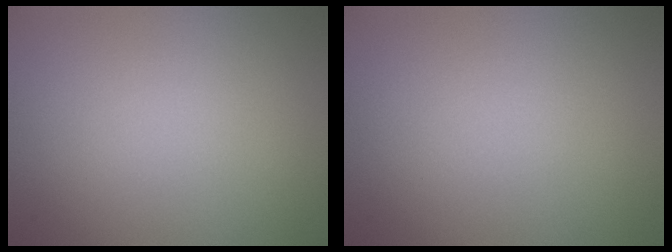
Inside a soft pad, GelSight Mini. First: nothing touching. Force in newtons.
{"total": 0.0}